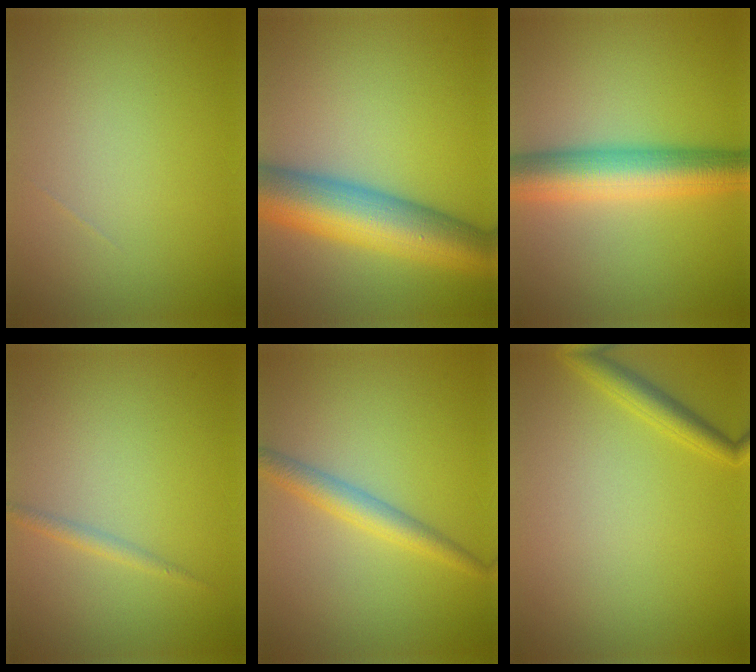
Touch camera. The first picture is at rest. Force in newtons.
{"total": 9.9, "press": 9.9, "slide": 0.4}
{"total": 7.0, "press": 7.0, "slide": 0.1}
{"total": 1.0, "press": 1.0, "slide": 0.1}
{"total": 2.7, "press": 2.7, "slide": 0.1}
{"total": 2.2, "press": 2.2, "slide": 0.1}